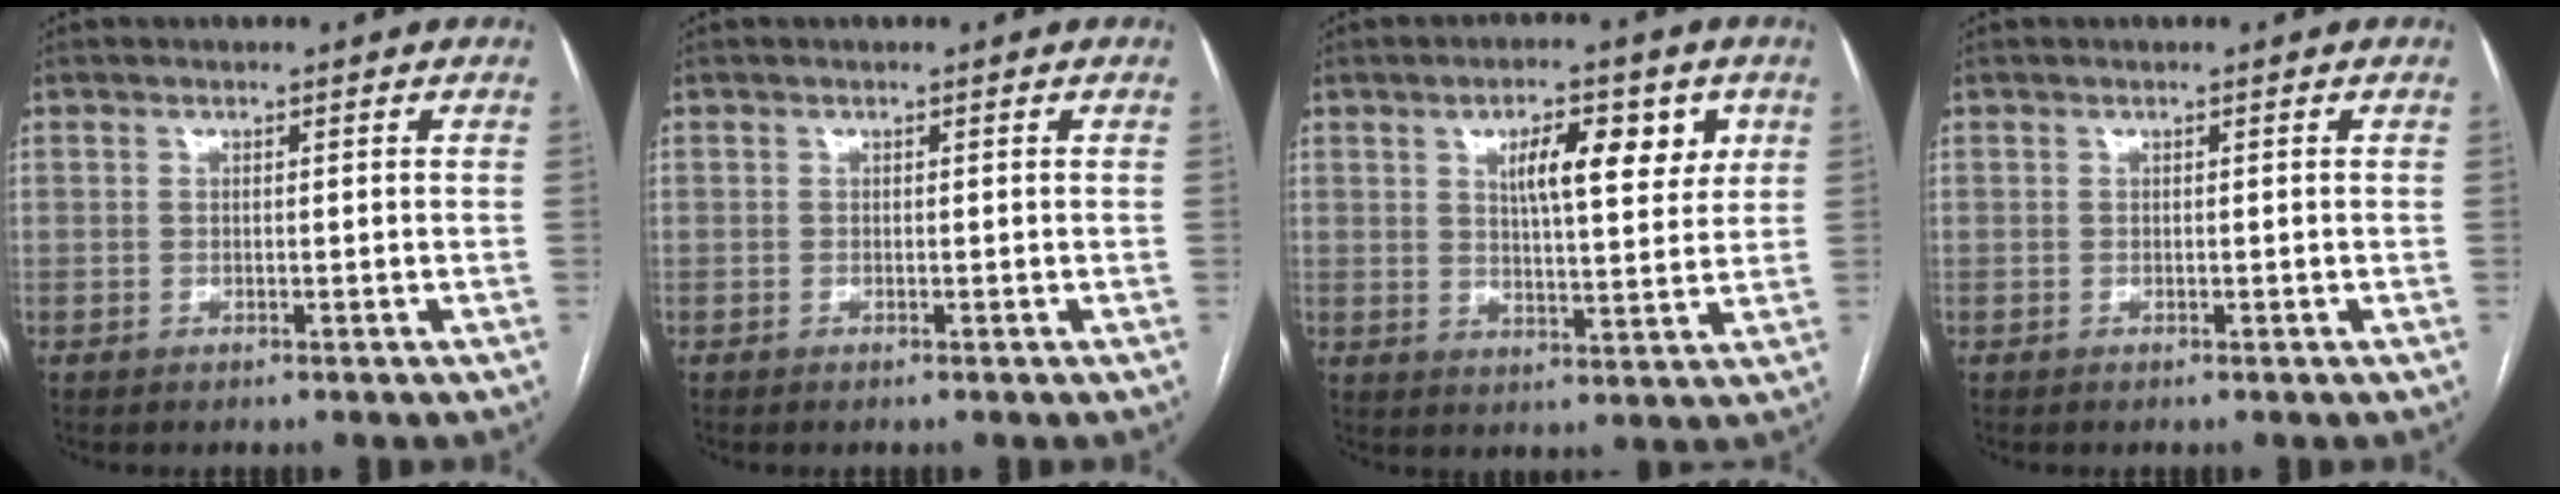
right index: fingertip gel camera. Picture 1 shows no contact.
{"total": 0.0}
{"total": 8.8, "force": [3.6, 2.8, 7.6], "torque": [-0.115, 0.008, 0.057]}
{"total": 0.0}